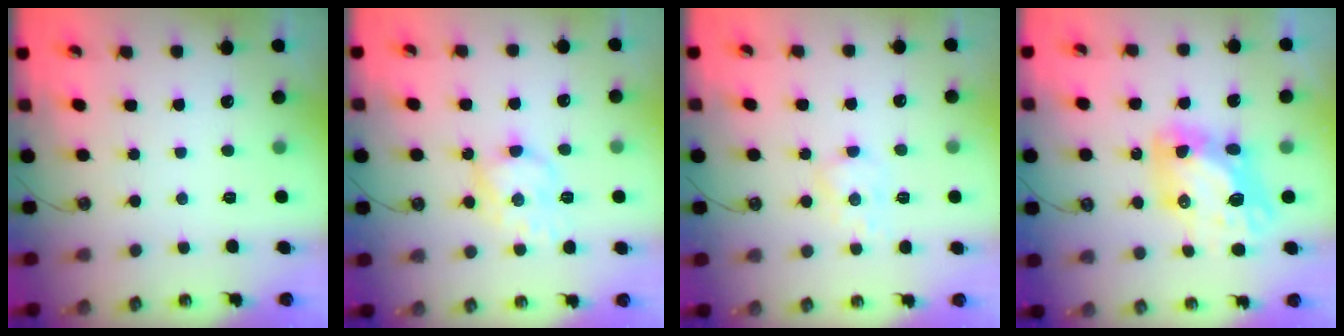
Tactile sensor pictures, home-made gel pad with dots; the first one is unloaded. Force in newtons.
{"total": 9.2, "press": 9.2, "slide": 0.2}
{"total": 5.9, "press": 5.8, "slide": 0.9}
{"total": 12.7, "press": 12.6, "slide": 1.2}